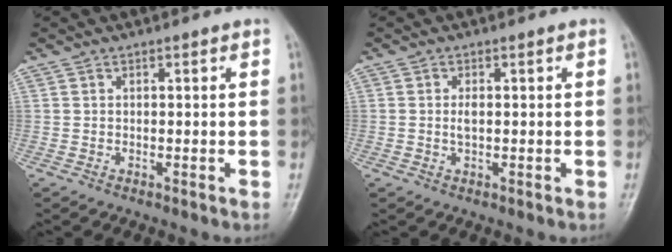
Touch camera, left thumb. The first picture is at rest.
{"total": 1.5, "force": [0.1, 0.7, 1.4], "torque": [-0.031, 0.005, 0.002]}